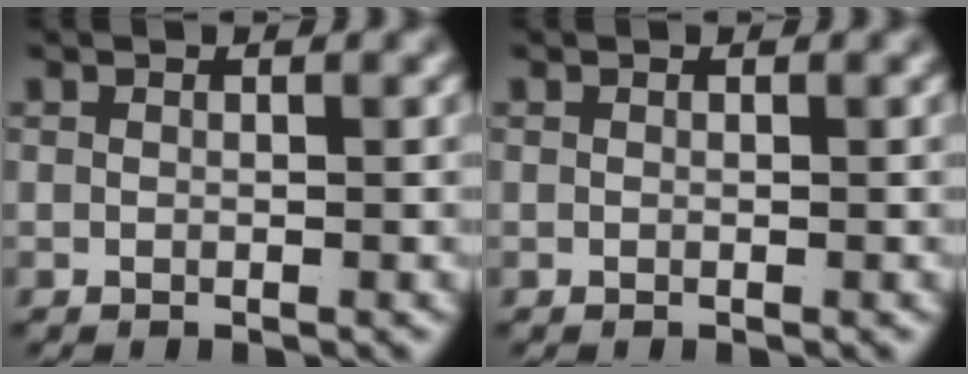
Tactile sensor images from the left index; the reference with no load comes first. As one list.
[{"total": 0.0}]